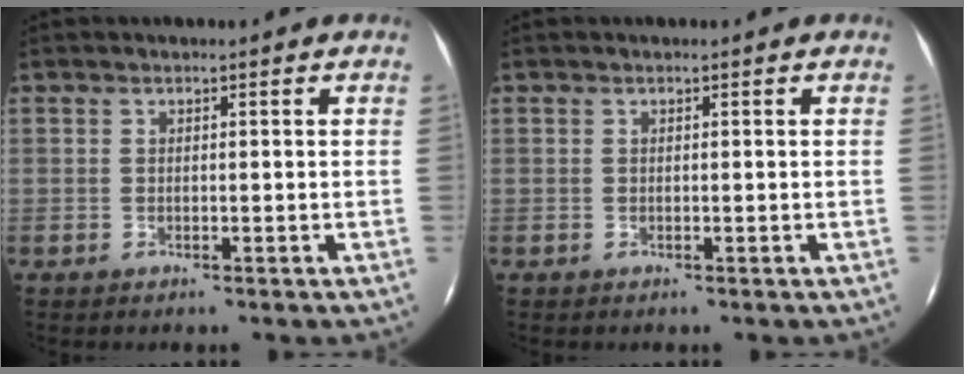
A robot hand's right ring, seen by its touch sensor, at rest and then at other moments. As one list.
[{"total": 0.0}]